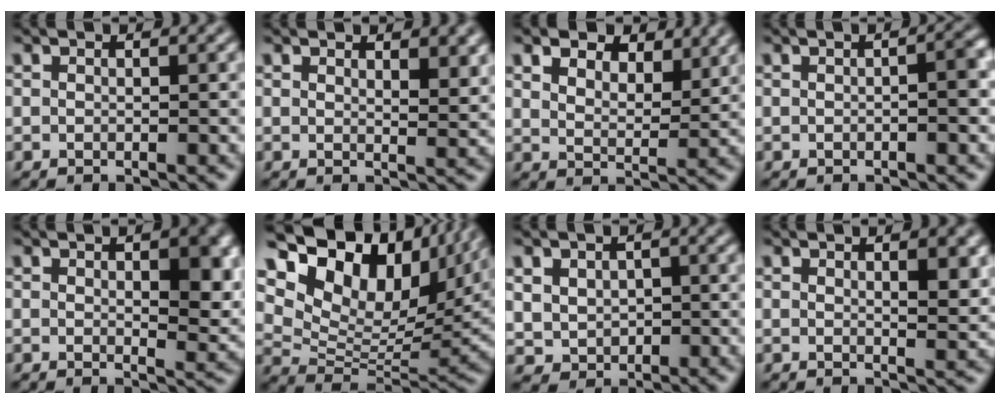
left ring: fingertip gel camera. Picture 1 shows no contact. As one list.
[{"total": 3.4, "force": [2.3, 1.1, 2.3], "torque": [-0.030, -0.001, 0.040]}, {"total": 6.7, "force": [4.9, 3.1, 3.3], "torque": [-0.057, 0.011, 0.058]}, {"total": 3.4, "force": [0.1, 1.0, 3.2], "torque": [-0.027, 0.012, 0.000]}, {"total": 6.8, "force": [2.0, 2.6, 6.0], "torque": [-0.068, -0.002, 0.037]}, {"total": 15.7, "force": [8.5, 8.6, 10.0], "torque": [-0.208, 0.033, 0.160]}, {"total": 3.2, "force": [0.8, 2.7, 1.4], "torque": [-0.036, 0.002, 0.021]}, {"total": 3.7, "force": [1.6, 1.1, 3.1], "torque": [-0.035, -0.002, 0.026]}]